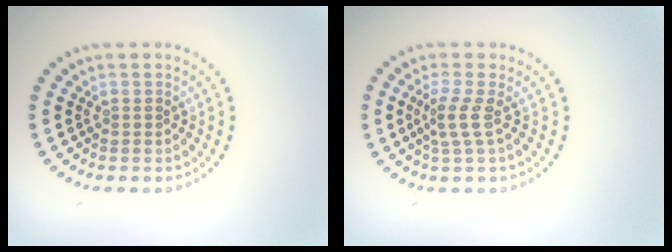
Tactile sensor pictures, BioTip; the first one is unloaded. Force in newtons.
{"total": 2.0, "press": 1.3, "slide": 1.6}